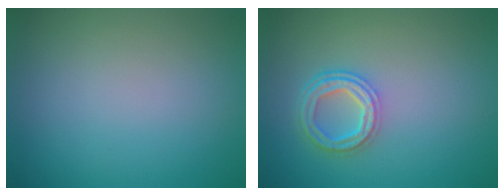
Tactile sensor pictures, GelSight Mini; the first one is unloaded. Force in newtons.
{"total": 3.8, "press": 2.9, "slide": 2.4}